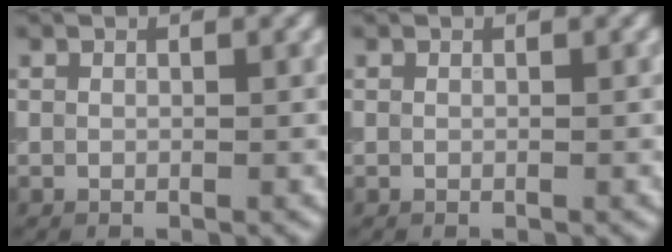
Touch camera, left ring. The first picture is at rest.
{"total": 0.0}